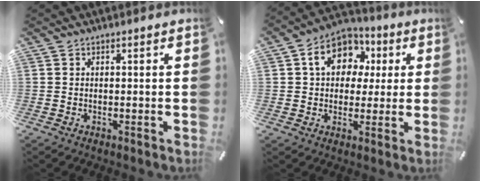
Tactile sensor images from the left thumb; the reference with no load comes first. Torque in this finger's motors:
{"motor_torque": [0.41, 1.43, 0.91, -0.88, 0.32]}